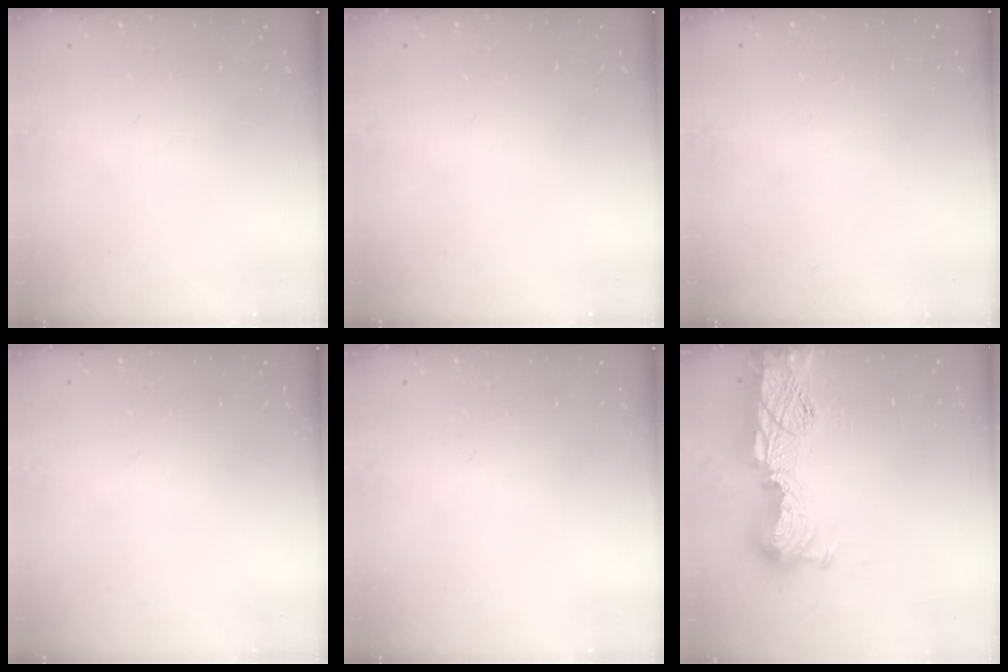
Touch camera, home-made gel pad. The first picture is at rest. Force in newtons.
{"total": 0.0}
{"total": 1.0, "press": 0.8, "slide": 0.6}
{"total": 0.0}
{"total": 0.0}
{"total": 19.3, "press": 19.2, "slide": 1.1}